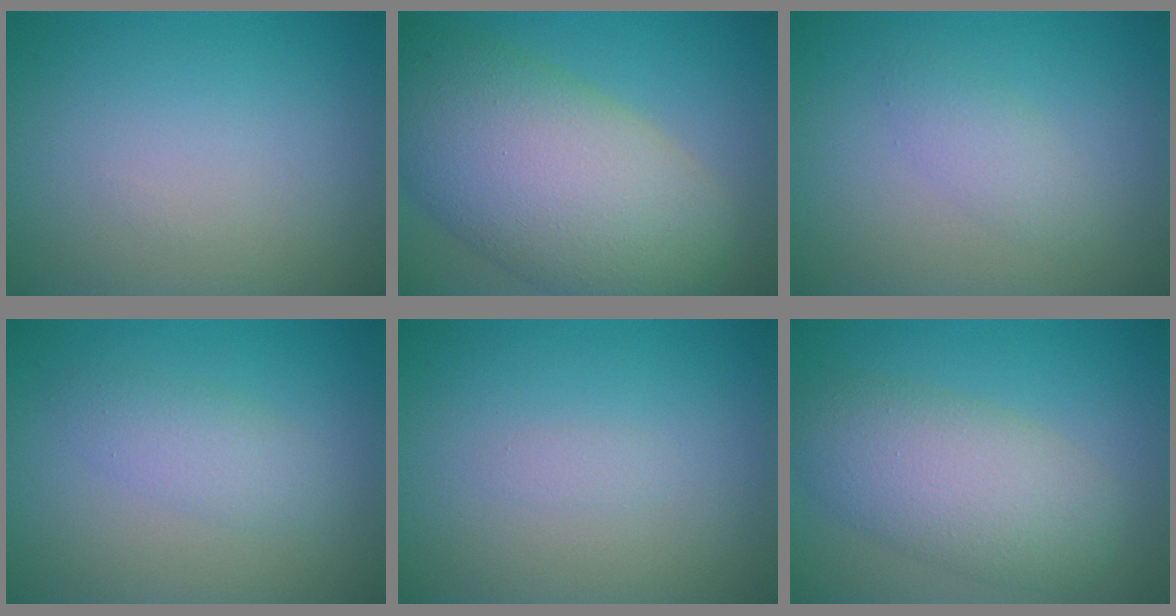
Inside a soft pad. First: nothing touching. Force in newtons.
{"total": 13.4, "press": 13.3, "slide": 0.5}
{"total": 1.8, "press": 1.8, "slide": 0.1}
{"total": 2.3, "press": 2.3, "slide": 0.1}
{"total": 0.7, "press": 0.7, "slide": 0.0}
{"total": 6.7, "press": 6.7, "slide": 0.3}